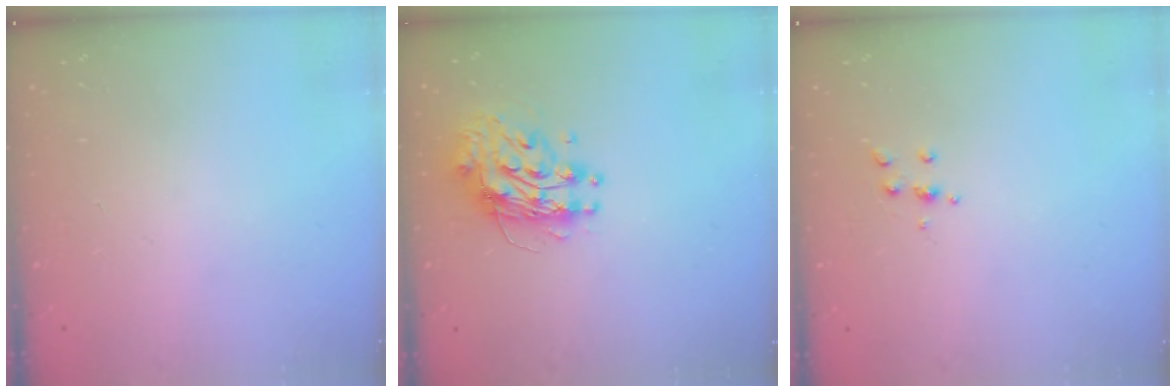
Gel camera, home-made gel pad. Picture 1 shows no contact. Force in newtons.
{"total": 10.2, "press": 10.2, "slide": 0.8}
{"total": 4.0, "press": 3.9, "slide": 0.9}